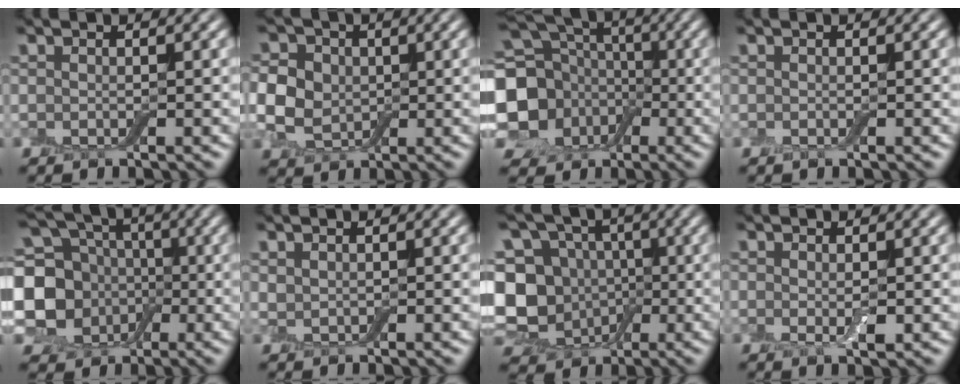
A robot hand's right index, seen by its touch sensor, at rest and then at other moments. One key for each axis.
{"total": 5.8, "fx": 0.3, "fy": 4.9, "fz": 3.1, "tx": -0.073, "ty": 0.011, "tz": -0.007}
{"total": 14.9, "fx": -0.7, "fy": 13.4, "fz": 6.5, "tx": -0.178, "ty": 0.007, "tz": -0.048}
{"total": 0.0}
{"total": 9.5, "fx": -0.3, "fy": 8.2, "fz": 4.8, "tx": -0.112, "ty": -0.011, "tz": -0.015}
{"total": 0.8, "fx": 0.6, "fy": 0.4, "fz": 0.2, "tx": -0.009, "ty": 0.000, "tz": 0.018}
{"total": 11.7, "fx": -0.3, "fy": 10.4, "fz": 5.3, "tx": -0.135, "ty": 0.019, "tz": -0.025}
{"total": 1.2, "fx": 0.1, "fy": 0.4, "fz": 1.1, "tx": -0.021, "ty": -0.002, "tz": 0.002}